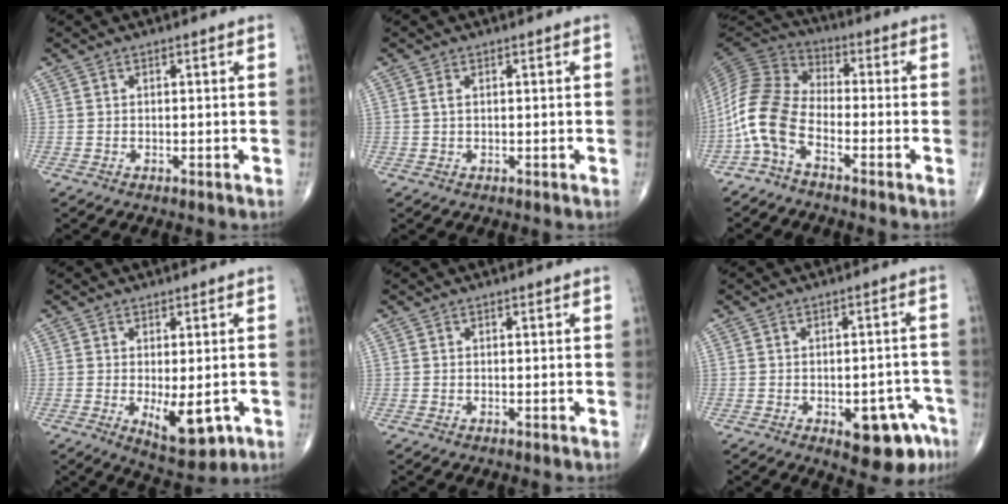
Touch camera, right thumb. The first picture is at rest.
{"total": 1.2, "force": [0.4, 0.6, 0.9], "torque": [-0.023, 0.004, 0.009]}
{"total": 10.5, "force": [-4.6, 5.3, 7.8], "torque": [-0.172, 0.049, -0.109]}
{"total": 8.1, "force": [-2.0, 3.4, 7.1], "torque": [-0.091, -0.017, -0.018]}
{"total": 0.0}
{"total": 10.1, "force": [-5.0, 4.8, 7.4], "torque": [-0.059, 0.031, -0.055]}